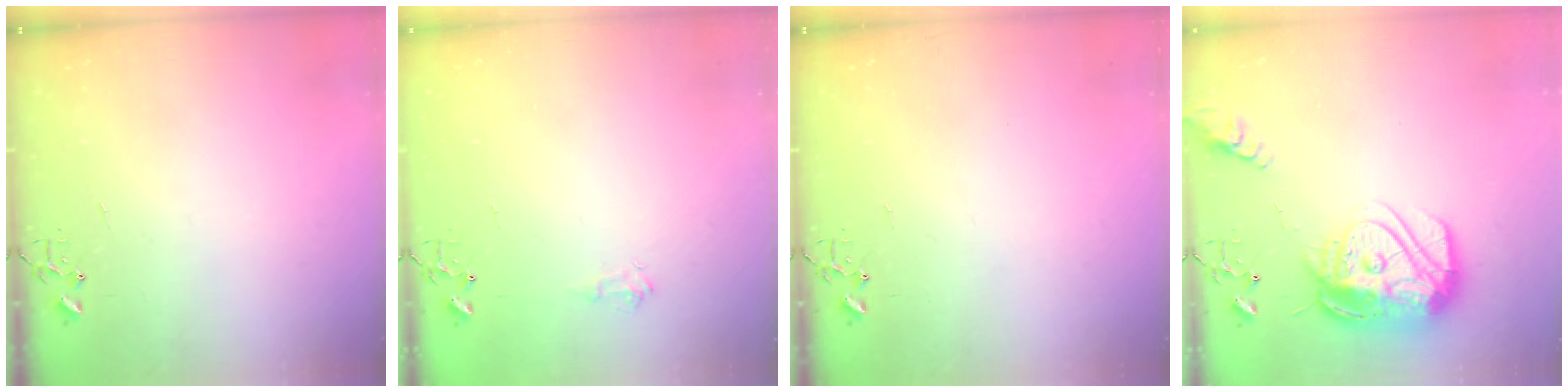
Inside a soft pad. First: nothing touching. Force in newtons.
{"total": 5.8, "press": 5.7, "slide": 0.8}
{"total": 0.0}
{"total": 18.8, "press": 18.8, "slide": 1.8}